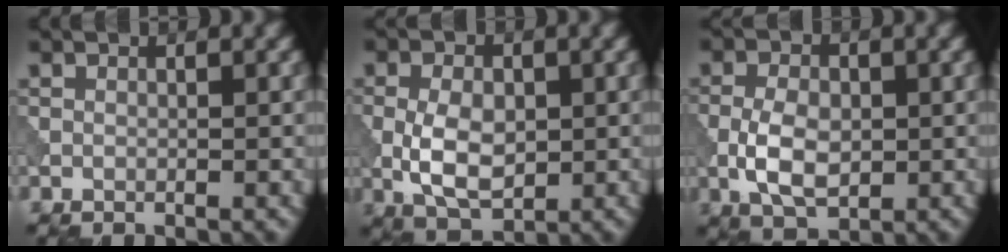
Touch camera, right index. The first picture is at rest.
{"total": 5.1, "force": [-0.5, 3.0, 4.1], "torque": [-0.081, -0.002, -0.011]}
{"total": 4.6, "force": [-0.8, 2.7, 3.6], "torque": [-0.073, -0.002, -0.018]}